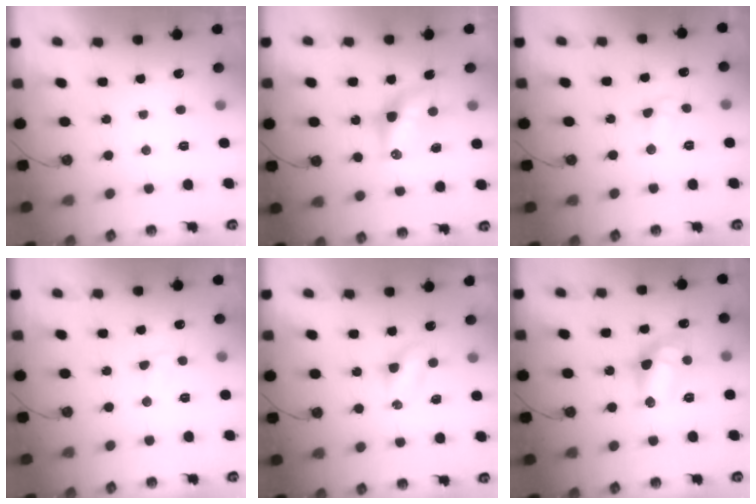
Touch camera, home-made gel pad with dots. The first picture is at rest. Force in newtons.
{"total": 9.9, "press": 9.1, "slide": 3.9}
{"total": 6.0, "press": 6.0, "slide": 0.5}
{"total": 4.0, "press": 4.0, "slide": 0.5}
{"total": 3.8, "press": 3.8, "slide": 0.5}
{"total": 12.3, "press": 12.3, "slide": 0.9}